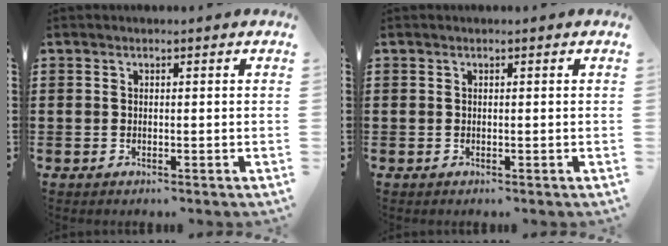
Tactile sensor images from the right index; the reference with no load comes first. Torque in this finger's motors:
{"motor_torque": [0.00, 0.00, 0.00, -0.01]}